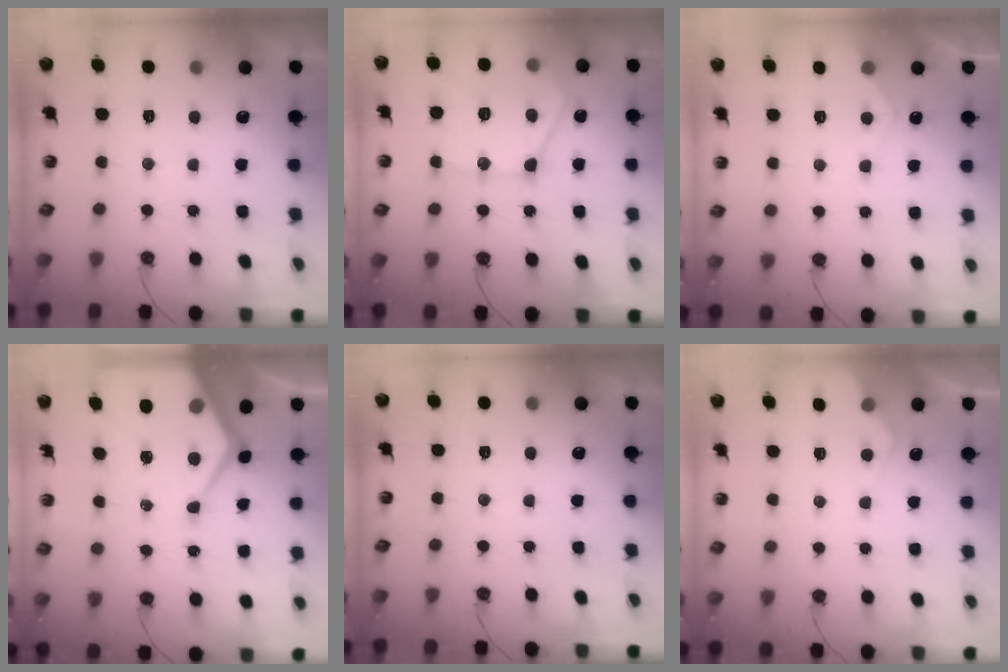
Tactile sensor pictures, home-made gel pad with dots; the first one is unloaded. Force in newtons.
{"total": 15.8, "press": 15.7, "slide": 1.5}
{"total": 6.0, "press": 6.0, "slide": 0.8}
{"total": 14.8, "press": 14.8, "slide": 1.4}
{"total": 0.0}
{"total": 5.7, "press": 5.6, "slide": 0.7}